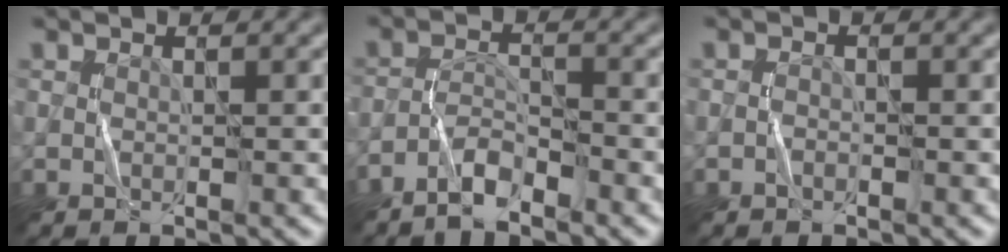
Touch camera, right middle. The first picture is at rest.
{"total": 2.7, "force": [-2.3, 0.5, 1.3], "torque": [-0.026, 0.006, -0.051]}
{"total": 0.5, "force": [-0.4, 0.2, 0.3], "torque": [-0.004, 0.001, -0.010]}